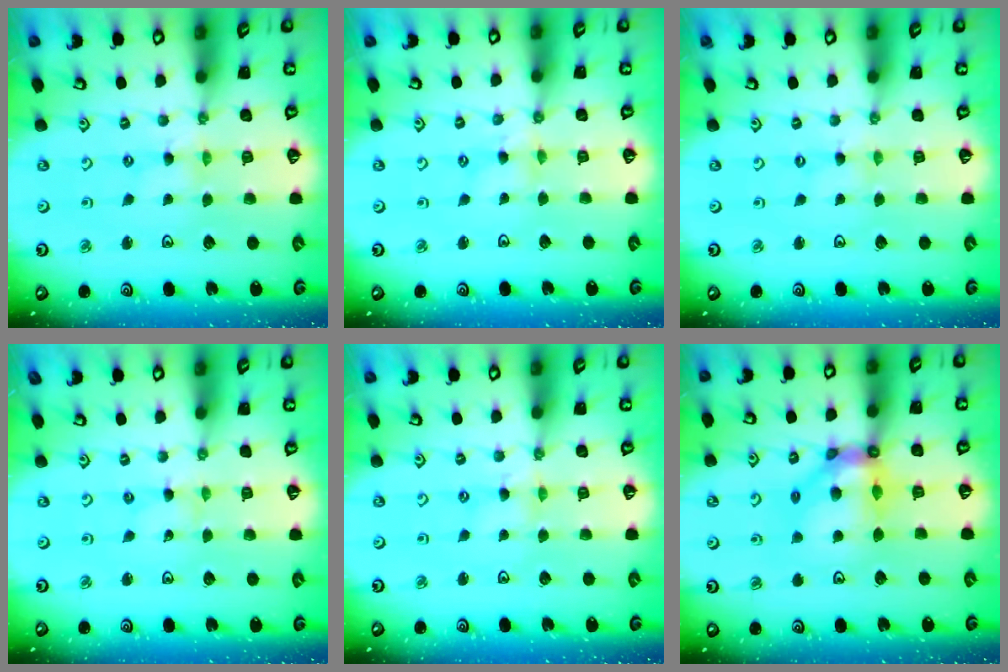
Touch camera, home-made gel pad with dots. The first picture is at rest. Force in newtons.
{"total": 1.6, "press": 1.6, "slide": 0.2}
{"total": 0.0}
{"total": 0.0}
{"total": 0.7, "press": 0.6, "slide": 0.2}
{"total": 11.7, "press": 11.6, "slide": 1.4}